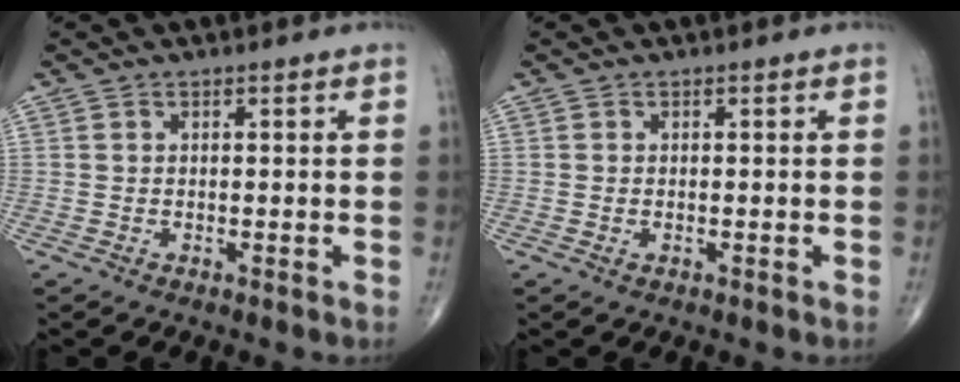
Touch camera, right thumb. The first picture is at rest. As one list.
[{"total": 0.5, "force": [-0.2, 0.3, 0.4], "torque": [-0.008, 0.004, -0.001]}]